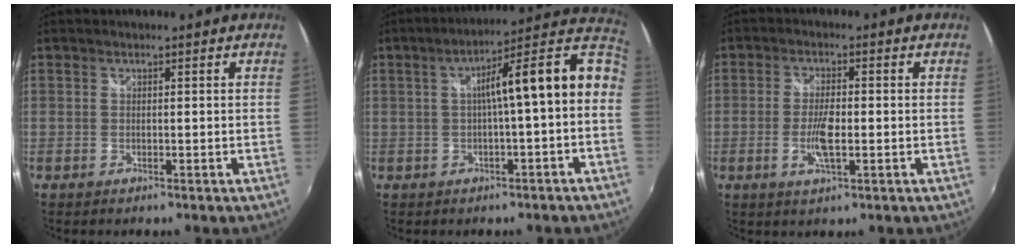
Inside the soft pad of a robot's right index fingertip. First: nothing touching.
{"total": 14.0, "force": [-0.6, 1.7, 13.9], "torque": [-0.188, 0.040, -0.003]}
{"total": 5.0, "force": [-1.0, 1.4, 4.7], "torque": [-0.096, 0.000, -0.017]}